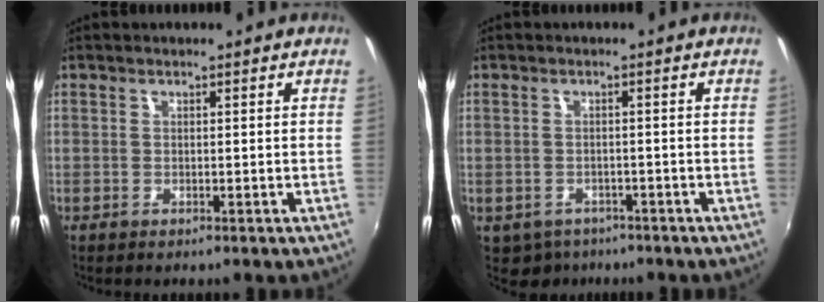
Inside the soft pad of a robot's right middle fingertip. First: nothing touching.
{"total": 4.2, "force": [-2.8, 3.0, 0.9], "torque": [-0.029, -0.010, -0.035]}